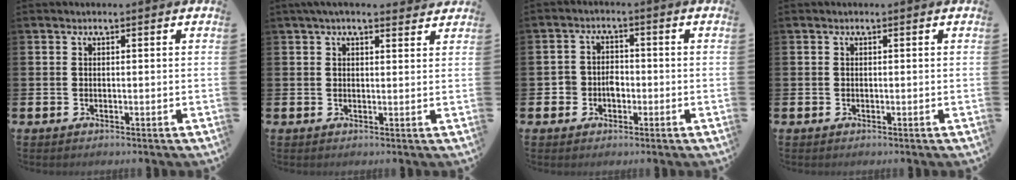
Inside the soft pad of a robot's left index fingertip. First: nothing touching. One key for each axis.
{"total": 3.0, "fx": 2.6, "fy": 0.8, "fz": 1.3, "tx": -0.030, "ty": -0.004, "tz": 0.047}
{"total": 2.9, "fx": -1.2, "fy": 2.5, "fz": 0.7, "tx": -0.015, "ty": 0.005, "tz": -0.031}
{"total": 0.0}